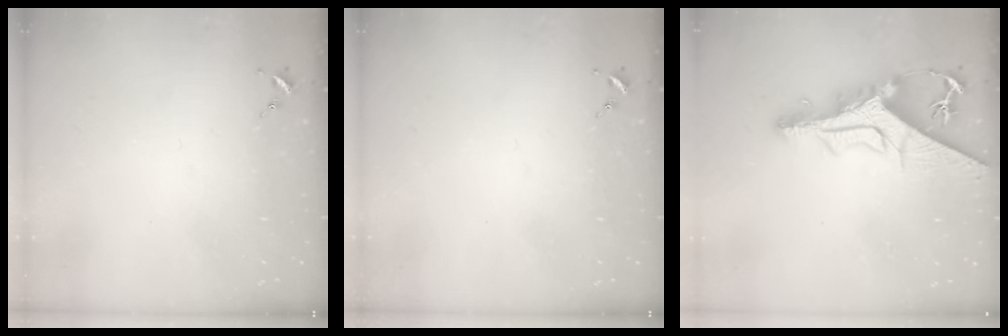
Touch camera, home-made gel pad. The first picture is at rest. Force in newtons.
{"total": 0.0}
{"total": 12.7, "press": 12.7, "slide": 1.2}